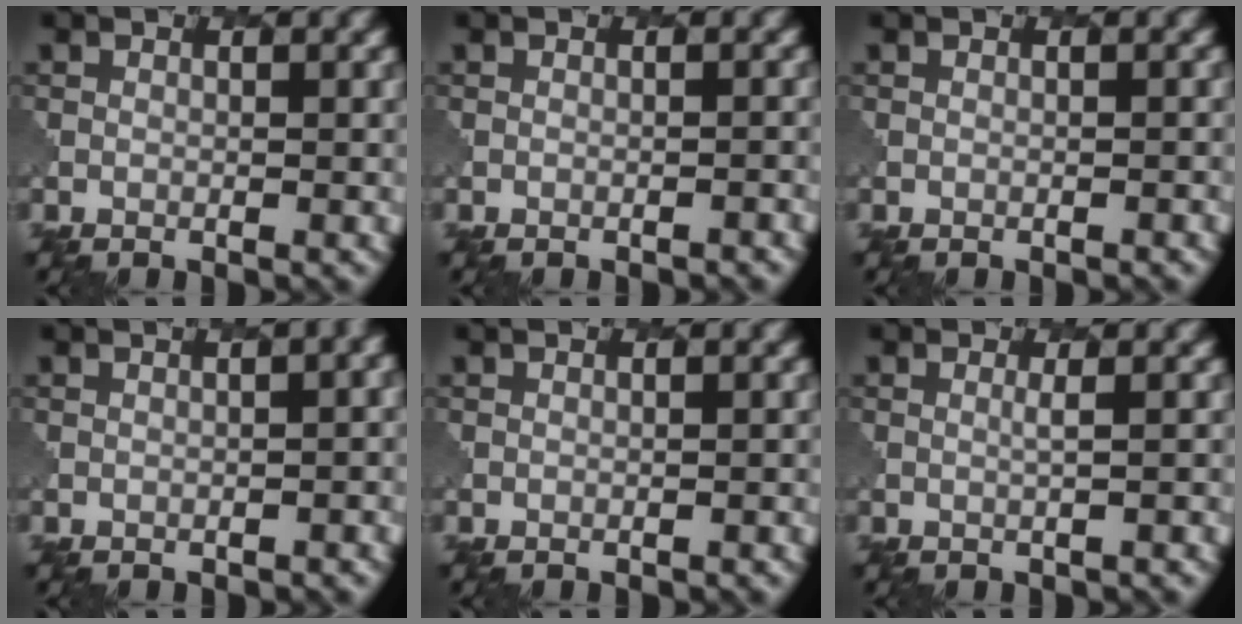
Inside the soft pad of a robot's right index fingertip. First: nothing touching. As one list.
[{"total": 1.1, "force": [-1.1, 0.2, 0.3], "torque": [0.006, 0.002, -0.014]}, {"total": 0.6, "force": [-0.6, 0.1, 0.2], "torque": [0.003, 0.000, -0.007]}, {"total": 5.4, "force": [-0.6, 2.4, 4.7], "torque": [-0.012, 0.019, -0.002]}, {"total": 0.7, "force": [-0.5, 0.2, 0.4], "torque": [0.000, -0.002, -0.007]}, {"total": 1.0, "force": [0.3, 0.2, 0.9], "torque": [-0.009, 0.000, 0.000]}]